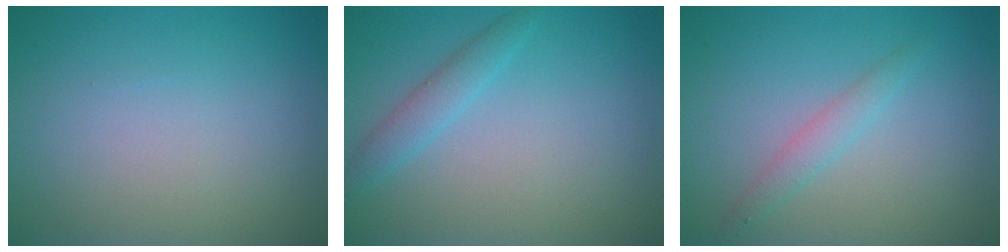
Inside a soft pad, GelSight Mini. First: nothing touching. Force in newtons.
{"total": 1.9, "press": 1.9, "slide": 0.1}
{"total": 1.6, "press": 1.6, "slide": 0.0}